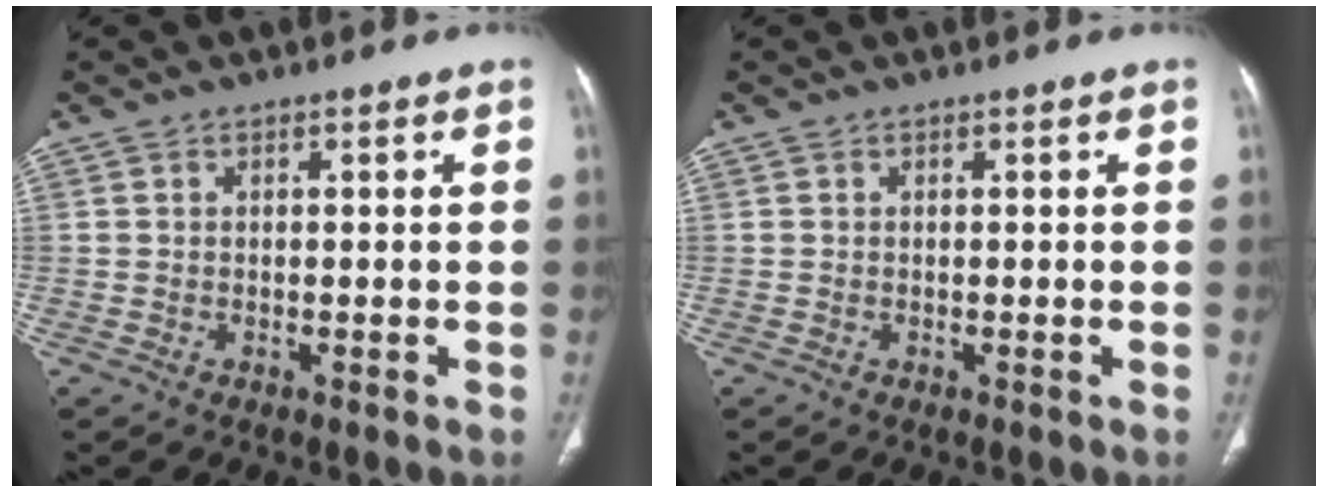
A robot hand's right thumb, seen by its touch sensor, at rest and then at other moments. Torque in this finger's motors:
{"motor_torque": [0.09, 0.03, 0.00, 0.00, 0.03]}